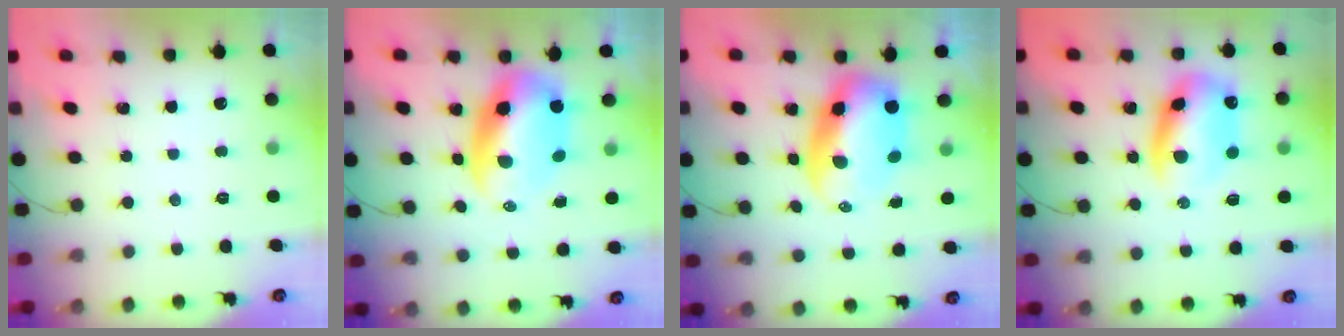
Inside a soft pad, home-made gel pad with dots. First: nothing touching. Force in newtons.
{"total": 10.1, "press": 9.8, "slide": 2.5}
{"total": 10.3, "press": 9.9, "slide": 2.6}
{"total": 12.5, "press": 12.0, "slide": 3.4}